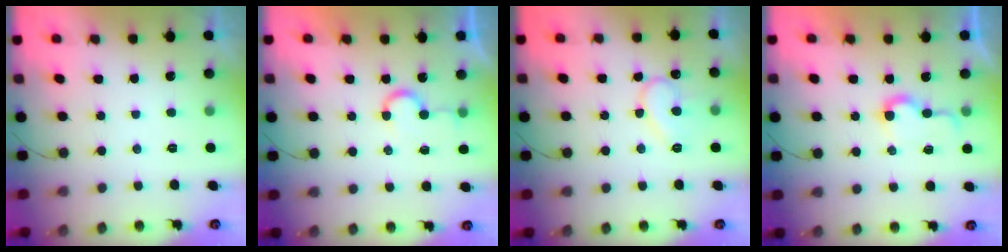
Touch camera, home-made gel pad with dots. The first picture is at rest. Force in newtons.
{"total": 5.5, "press": 5.3, "slide": 1.5}
{"total": 10.2, "press": 10.1, "slide": 0.9}
{"total": 5.1, "press": 5.1, "slide": 0.6}